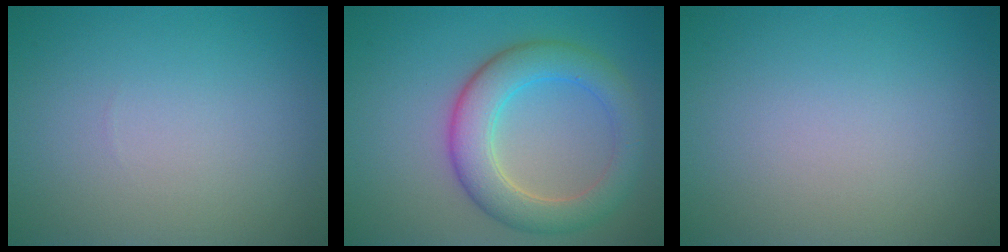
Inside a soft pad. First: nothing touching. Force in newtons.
{"total": 5.7, "press": 5.7, "slide": 0.3}
{"total": 0.0}